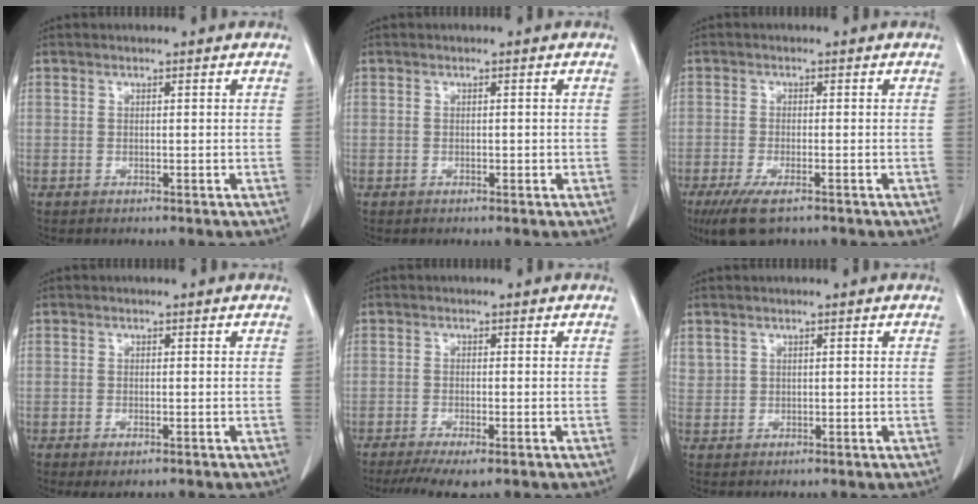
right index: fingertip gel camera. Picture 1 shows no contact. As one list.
[{"total": 0.5, "force": [-0.1, 0.4, 0.3], "torque": [0.000, 0.002, -0.001]}, {"total": 6.1, "force": [-4.0, 1.7, 4.2], "torque": [-0.080, -0.015, -0.066]}, {"total": 1.8, "force": [-1.0, 0.8, 1.3], "torque": [-0.018, -0.003, -0.008]}, {"total": 5.4, "force": [-3.8, 1.2, 3.7], "torque": [-0.056, -0.014, -0.058]}, {"total": 1.6, "force": [1.0, 1.2, 0.2], "torque": [0.004, 0.006, 0.019]}]